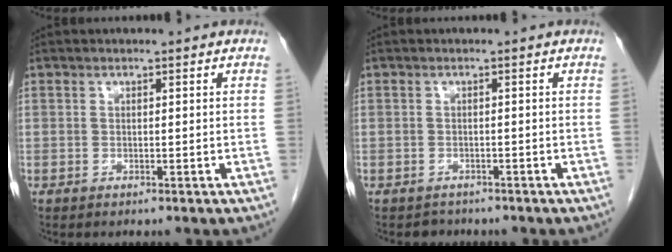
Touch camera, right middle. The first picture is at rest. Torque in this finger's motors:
{"motor_torque": [-0.47, -0.07, -0.01, -0.01]}